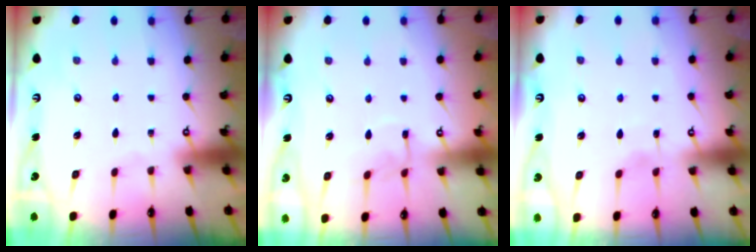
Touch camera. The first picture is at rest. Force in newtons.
{"total": 7.6, "press": 7.6, "slide": 0.4}
{"total": 2.6, "press": 2.6, "slide": 0.3}